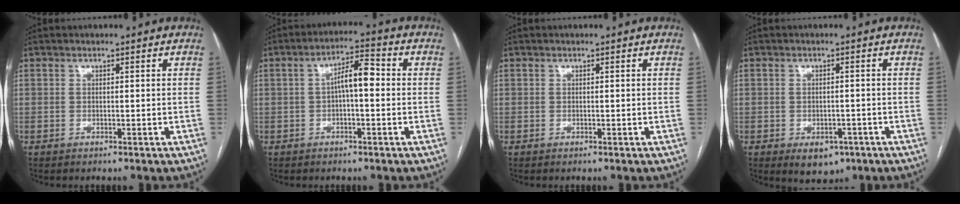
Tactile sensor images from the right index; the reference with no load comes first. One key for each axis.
{"total": 5.8, "fx": 0.2, "fy": 1.7, "fz": 5.5, "tx": -0.095, "ty": 0.024, "tz": 0.002}
{"total": 0.0}
{"total": 4.6, "fx": -2.3, "fy": 3.1, "fz": 2.6, "tx": -0.028, "ty": -0.001, "tz": -0.019}